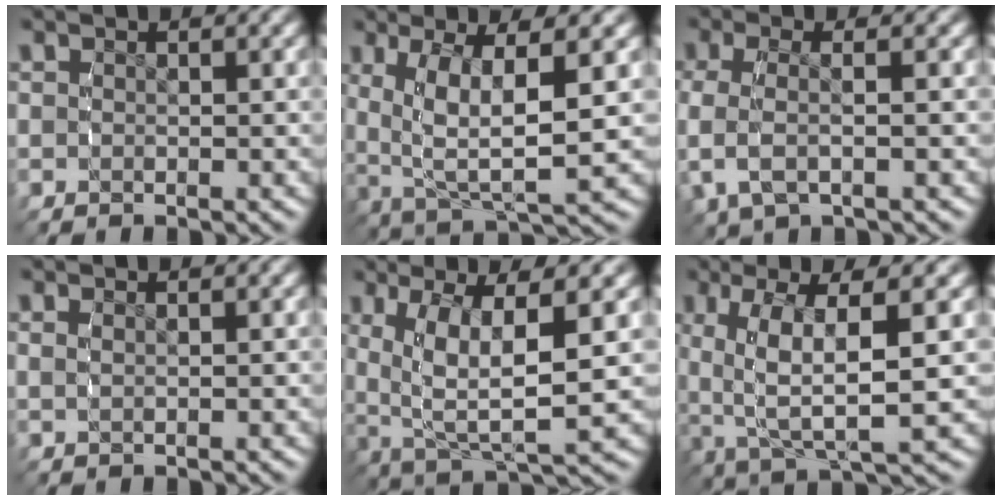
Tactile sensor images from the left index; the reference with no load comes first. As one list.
[{"total": 7.3, "force": [0.5, 3.3, 6.5], "torque": [-0.124, -0.016, 0.026]}, {"total": 3.3, "force": [0.2, 1.4, 3.0], "torque": [-0.083, -0.007, 0.011]}, {"total": 0.7, "force": [0.6, -0.2, 0.2], "torque": [-0.005, 0.001, 0.012]}, {"total": 8.0, "force": [0.5, 3.8, 7.0], "torque": [-0.134, -0.018, 0.028]}, {"total": 7.2, "force": [0.2, 2.8, 6.6], "torque": [-0.125, -0.005, 0.015]}]